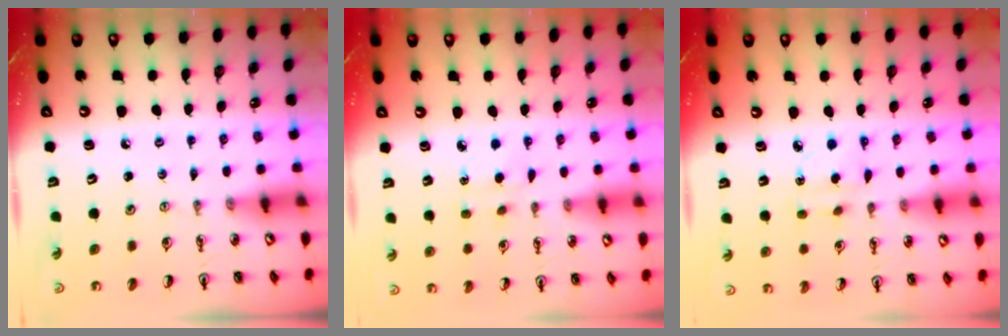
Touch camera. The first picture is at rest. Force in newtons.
{"total": 3.8, "press": 3.8, "slide": 0.5}
{"total": 3.9, "press": 3.9, "slide": 0.4}